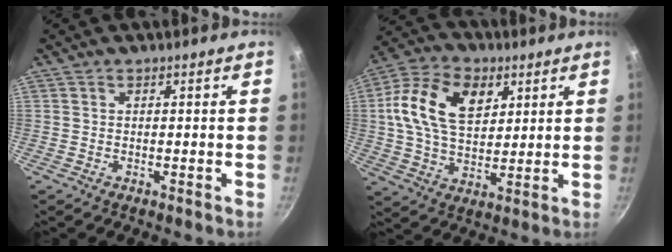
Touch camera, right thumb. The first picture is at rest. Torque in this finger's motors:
{"motor_torque": [-0.39, 0.95, 0.47, -0.33, 0.24]}